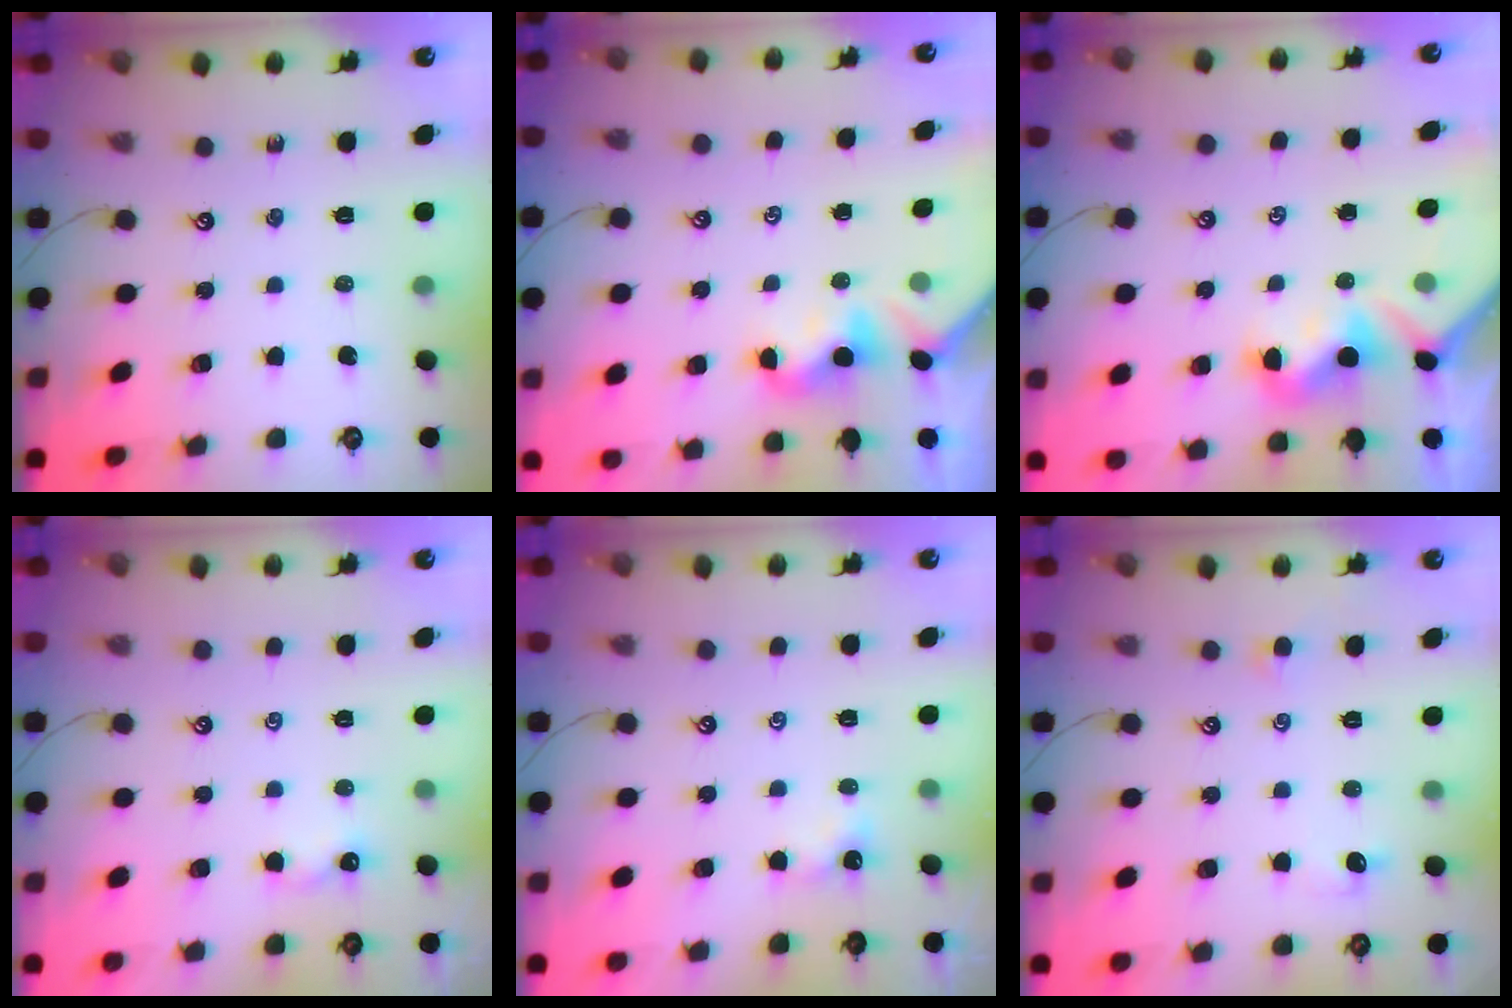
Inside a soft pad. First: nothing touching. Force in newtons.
{"total": 1.8, "press": 1.8, "slide": 0.5}
{"total": 1.2, "press": 1.0, "slide": 0.6}
{"total": 1.8, "press": 1.8, "slide": 0.3}
{"total": 1.1, "press": 1.1, "slide": 0.3}
{"total": 1.0, "press": 0.7, "slide": 0.7}